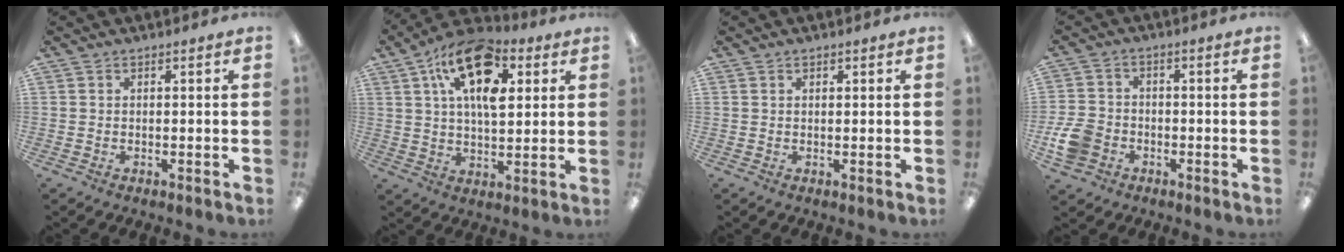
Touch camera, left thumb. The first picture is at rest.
{"total": 16.8, "force": [7.9, 9.0, 11.8], "torque": [-0.188, -0.017, 0.138]}
{"total": 1.0, "force": [0.6, 0.5, 0.6], "torque": [-0.005, -0.001, 0.008]}
{"total": 7.4, "force": [-2.8, 5.9, 3.6], "torque": [-0.089, 0.018, -0.053]}